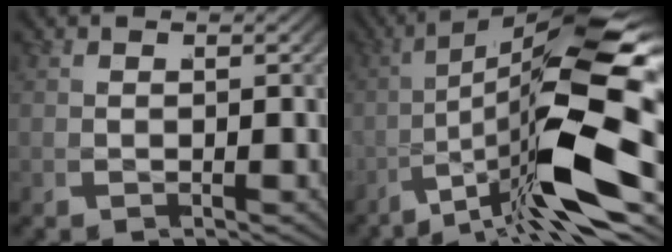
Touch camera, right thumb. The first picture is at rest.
{"total": 12.7, "force": [-0.1, 3.9, 12.0], "torque": [-0.173, -0.012, -0.001]}